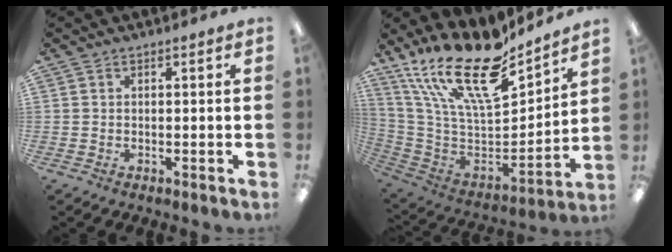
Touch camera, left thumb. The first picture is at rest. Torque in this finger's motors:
{"motor_torque": [1.25, -0.45, 1.36, -1.41, 0.52]}